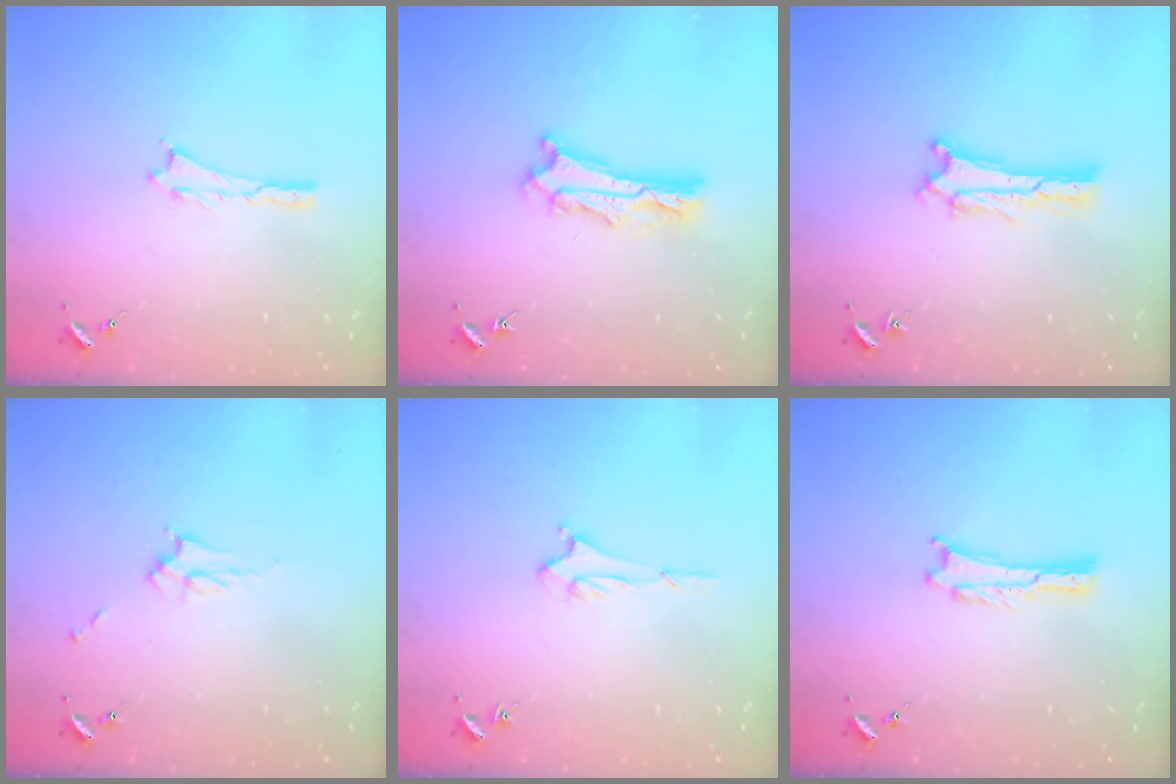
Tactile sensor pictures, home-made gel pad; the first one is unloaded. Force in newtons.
{"total": 4.4, "press": 4.4, "slide": 0.3}
{"total": 0.7, "press": 0.6, "slide": 0.2}
{"total": 2.9, "press": 2.9, "slide": 0.4}
{"total": 1.7, "press": 1.6, "slide": 0.4}
{"total": 0.0}